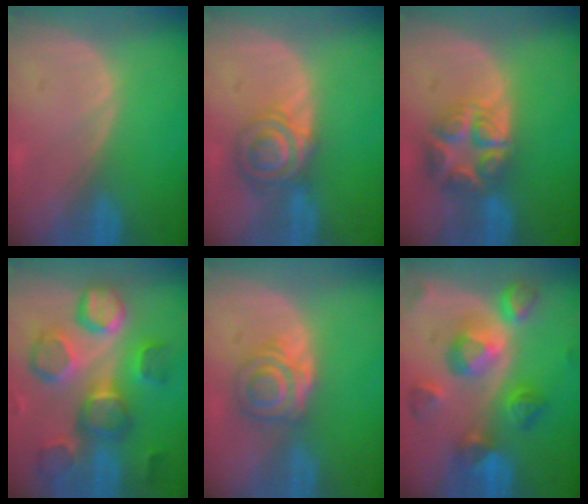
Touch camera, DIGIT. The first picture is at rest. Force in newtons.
{"total": 7.1, "press": 6.0, "slide": 3.8}
{"total": 8.2, "press": 7.2, "slide": 3.9}
{"total": 11.6, "press": 10.9, "slide": 4.0}
{"total": 5.5, "press": 5.2, "slide": 1.7}
{"total": 10.4, "press": 9.3, "slide": 4.6}